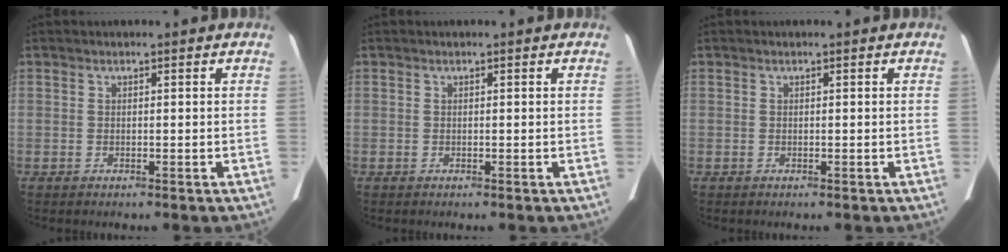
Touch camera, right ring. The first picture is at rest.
{"total": 0.0}
{"total": 0.0}